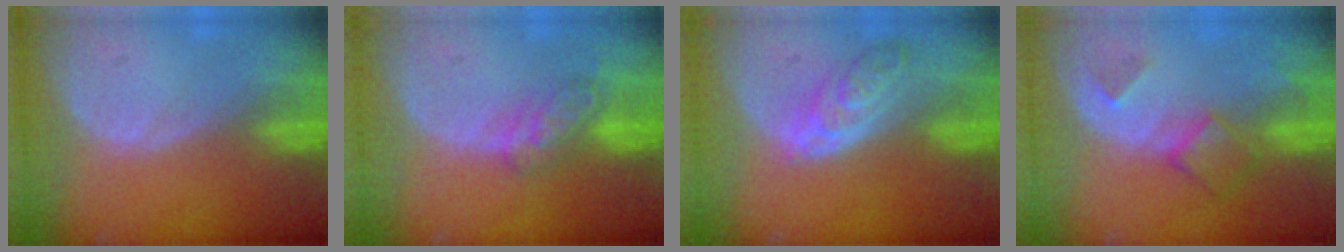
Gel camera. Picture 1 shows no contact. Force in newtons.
{"total": 5.3, "press": 4.8, "slide": 2.1}
{"total": 5.4, "press": 5.2, "slide": 1.5}
{"total": 4.9, "press": 4.4, "slide": 2.1}